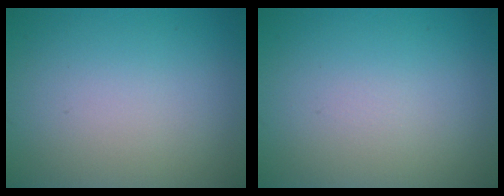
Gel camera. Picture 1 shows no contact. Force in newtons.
{"total": 0.0}